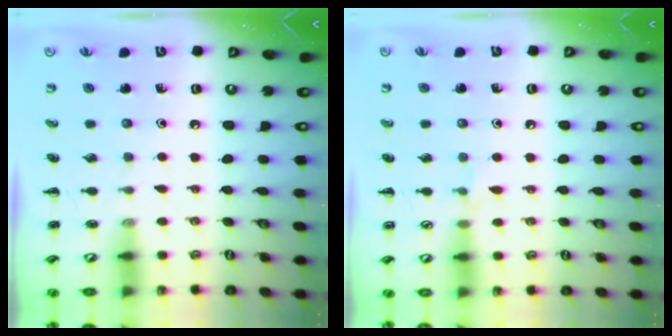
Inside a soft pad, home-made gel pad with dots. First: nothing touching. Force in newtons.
{"total": 3.4, "press": 3.2, "slide": 1.2}